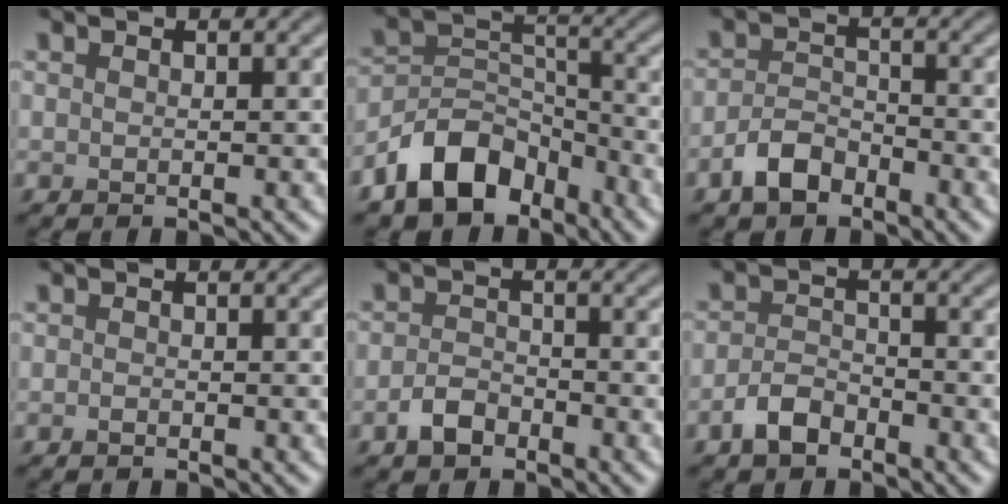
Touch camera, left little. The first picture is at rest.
{"total": 7.5, "force": [-5.2, 4.2, 3.3], "torque": [-0.048, 0.001, -0.107]}
{"total": 3.2, "force": [-2.4, 1.6, 1.5], "torque": [-0.027, 0.006, -0.052]}
{"total": 0.5, "force": [-0.4, 0.3, 0.2], "torque": [-0.002, -0.002, -0.010]}
{"total": 2.3, "force": [-1.6, 1.3, 1.0], "torque": [-0.018, 0.005, -0.036]}
{"total": 2.7, "force": [-2.0, 1.3, 1.3], "torque": [-0.024, 0.006, -0.045]}